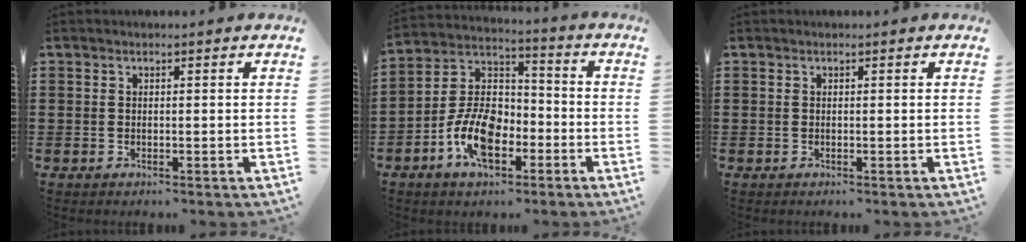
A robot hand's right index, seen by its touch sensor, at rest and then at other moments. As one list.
[{"total": 10.7, "force": [-4.6, 6.1, 7.4], "torque": [-0.175, 0.005, -0.090]}, {"total": 0.0}]